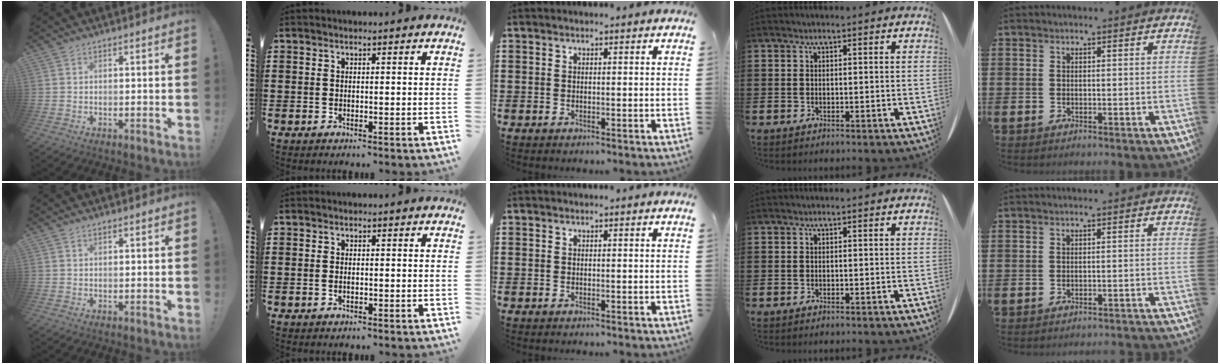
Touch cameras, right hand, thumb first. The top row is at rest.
{"thumb": {"total": 0.6, "force": [0.5, 0.1, 0.3], "torque": [0.002, -0.004, 0.009]}, "index": {"total": 0.7, "force": [-0.2, 0.2, 0.6], "torque": [-0.013, -0.001, -0.004]}, "little": {"total": 1.0, "force": [-1.0, -0.1, 0.0], "torque": [-0.002, 0.003, -0.020]}}